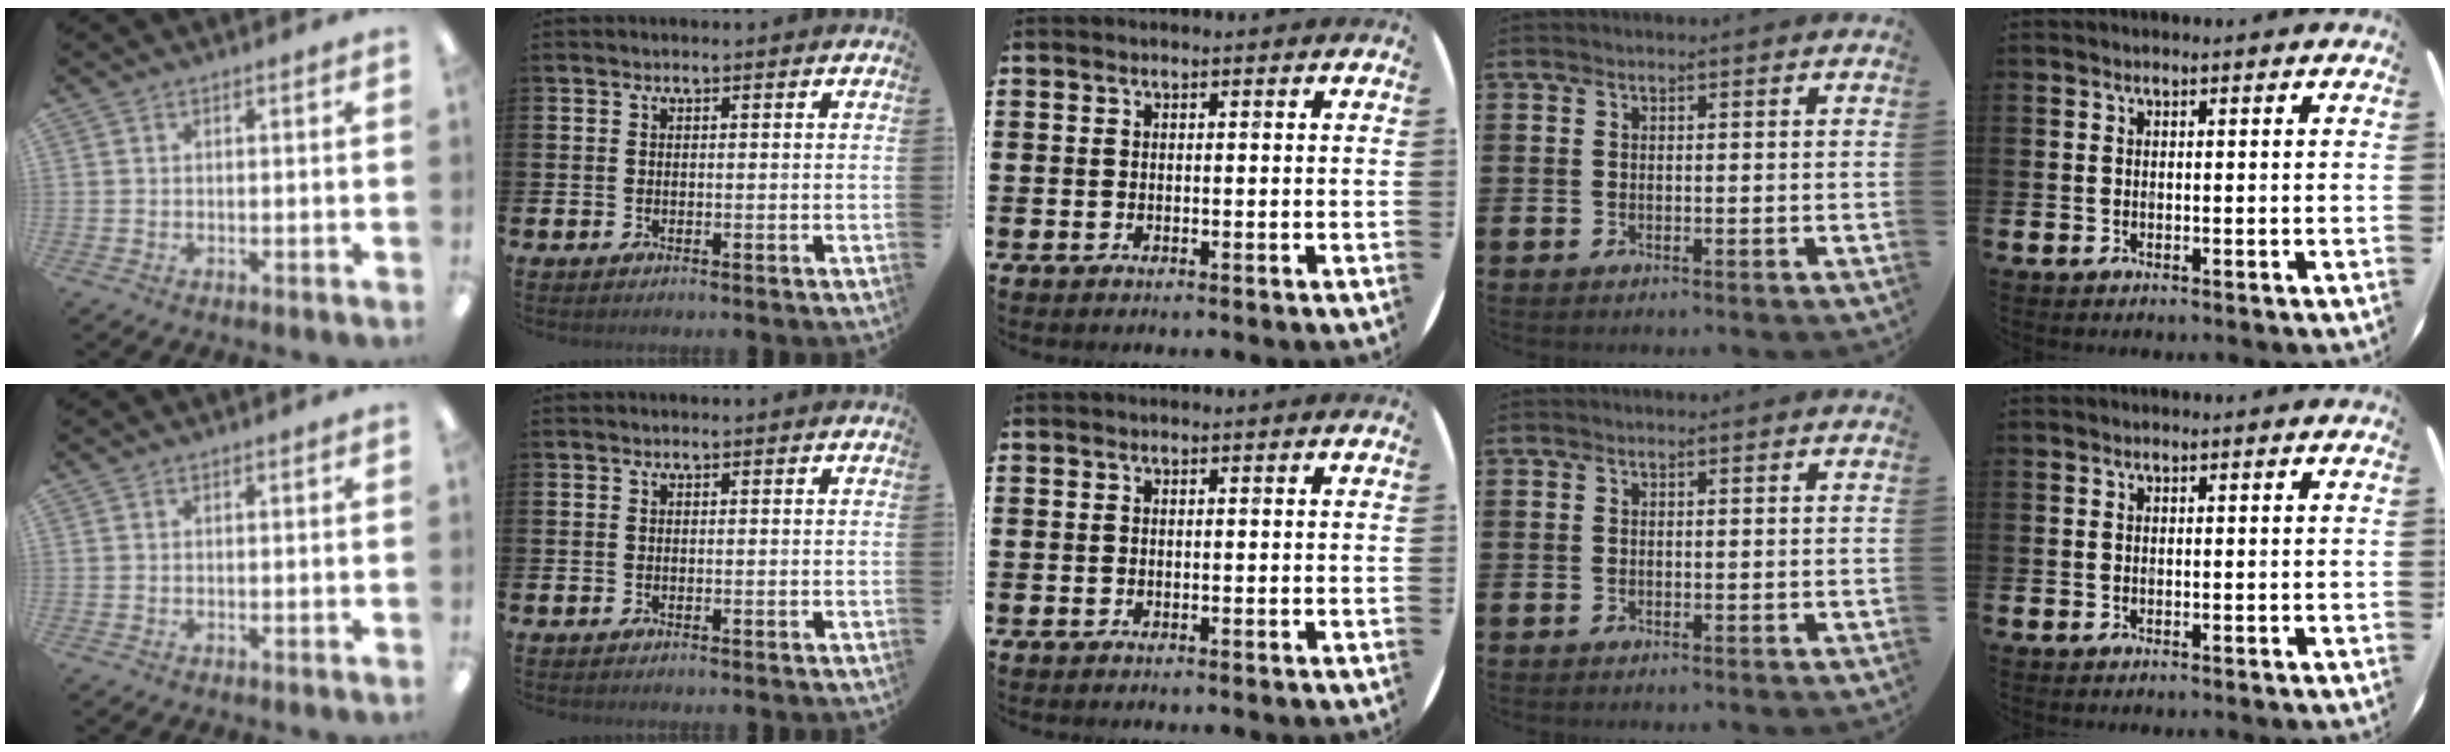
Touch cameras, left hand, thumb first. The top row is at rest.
{}